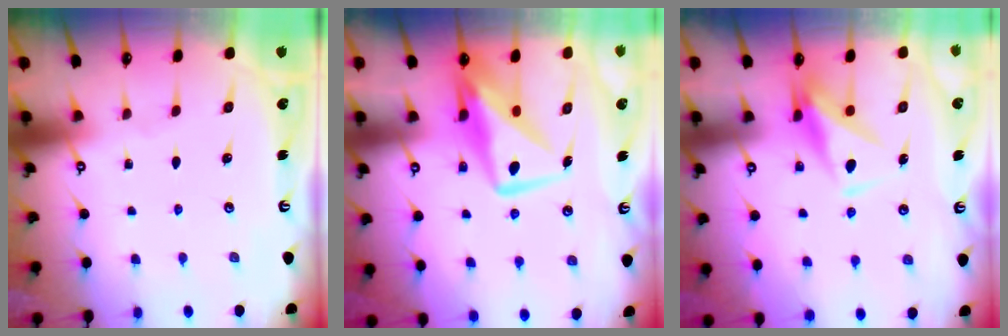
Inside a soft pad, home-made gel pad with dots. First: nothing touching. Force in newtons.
{"total": 12.8, "press": 12.8, "slide": 1.0}
{"total": 9.3, "press": 9.2, "slide": 1.6}